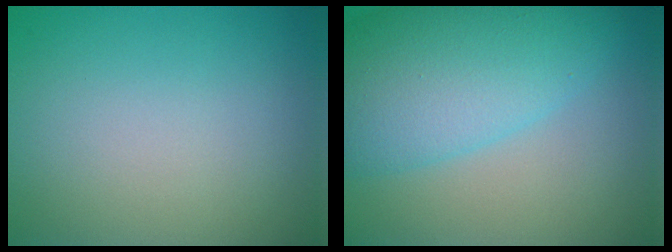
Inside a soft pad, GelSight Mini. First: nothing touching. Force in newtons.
{"total": 8.6, "press": 8.6, "slide": 0.2}